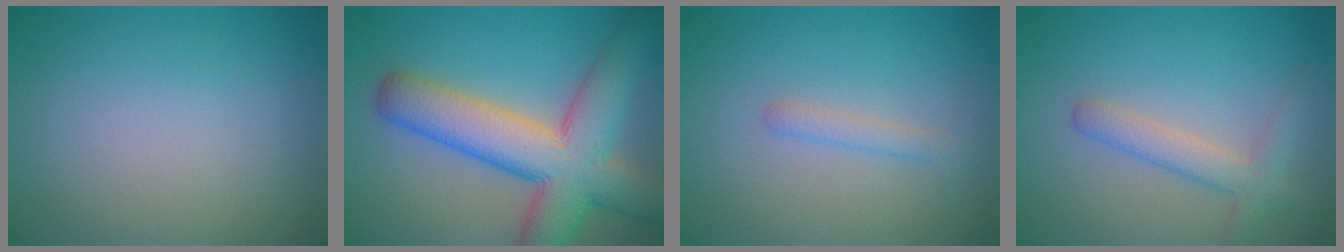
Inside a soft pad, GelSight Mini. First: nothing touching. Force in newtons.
{"total": 10.6, "press": 10.5, "slide": 0.4}
{"total": 1.4, "press": 1.4, "slide": 0.1}
{"total": 2.8, "press": 2.8, "slide": 0.1}